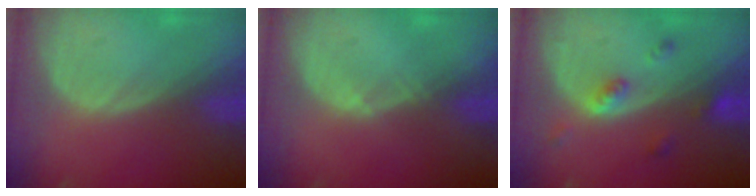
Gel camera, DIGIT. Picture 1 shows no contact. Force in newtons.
{"total": 0.6, "press": 0.5, "slide": 0.3}
{"total": 4.4, "press": 4.1, "slide": 1.7}